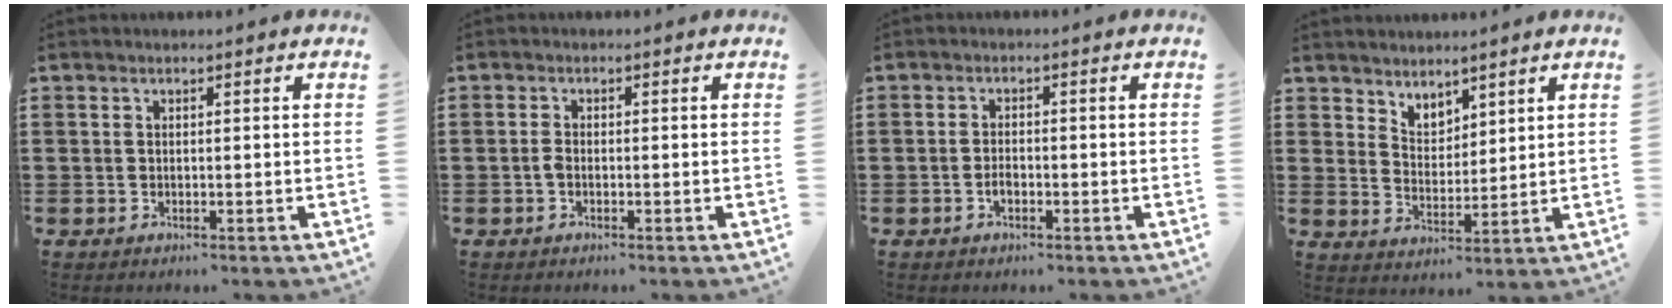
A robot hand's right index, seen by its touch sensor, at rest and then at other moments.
{"total": 1.1, "force": [-0.6, 0.5, 0.8], "torque": [-0.025, -0.004, -0.013]}
{"total": 1.7, "force": [-0.9, 0.8, 1.2], "torque": [-0.024, -0.001, -0.016]}
{"total": 3.7, "force": [3.4, 1.6, -0.1], "torque": [-0.011, -0.005, 0.064]}